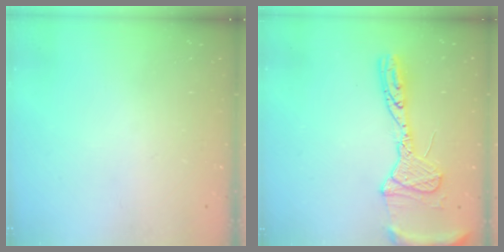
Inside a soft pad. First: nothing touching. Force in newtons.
{"total": 17.6, "press": 17.5, "slide": 1.7}